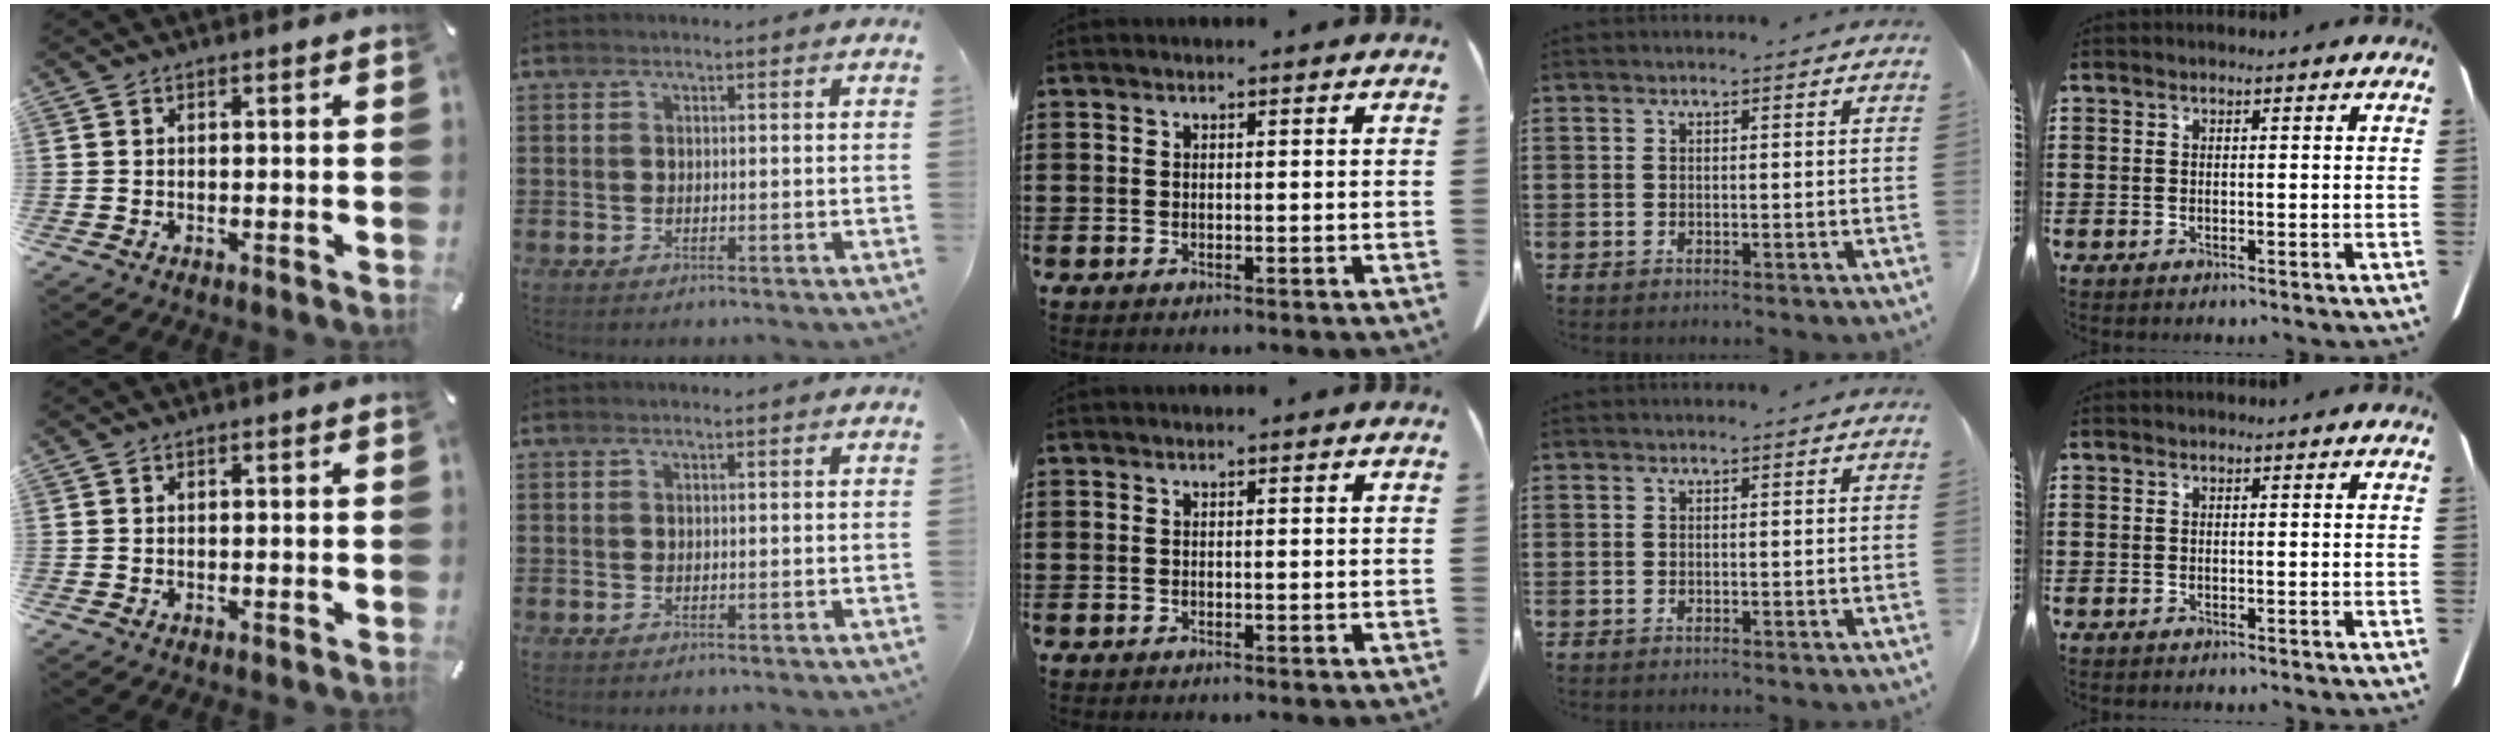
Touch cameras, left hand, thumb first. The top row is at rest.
{}